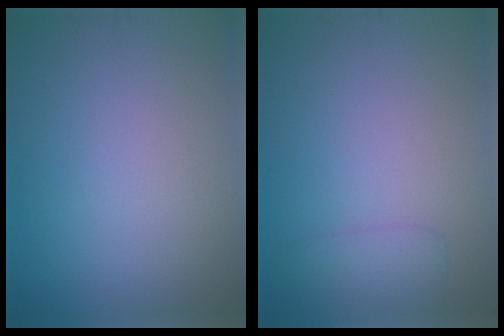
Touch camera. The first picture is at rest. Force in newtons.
{"total": 1.5, "press": 1.5, "slide": 0.2}